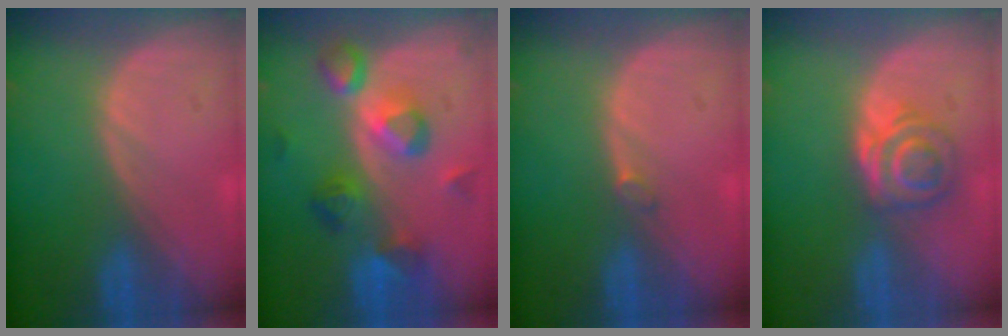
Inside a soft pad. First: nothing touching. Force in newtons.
{"total": 7.7, "press": 7.7, "slide": 0.7}
{"total": 0.8, "press": 0.8, "slide": 0.2}
{"total": 5.3, "press": 5.0, "slide": 1.7}